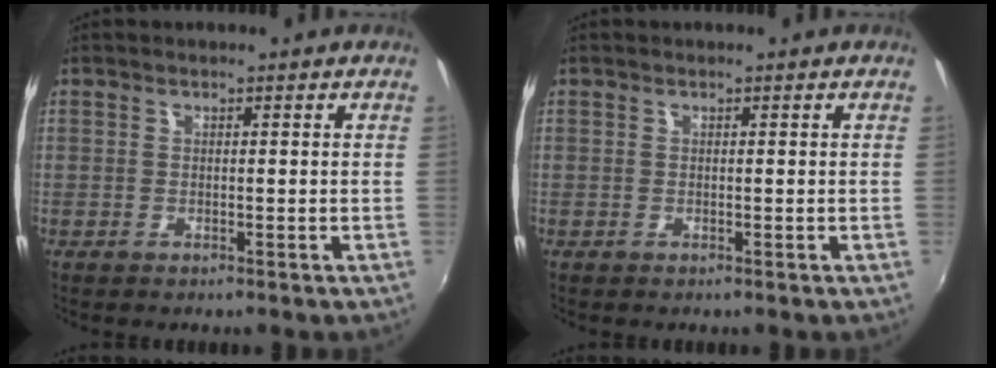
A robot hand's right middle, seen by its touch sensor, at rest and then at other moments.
{"total": 0.0}